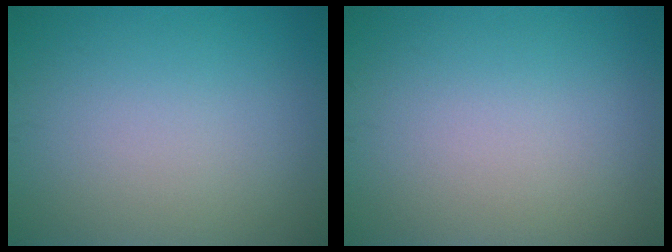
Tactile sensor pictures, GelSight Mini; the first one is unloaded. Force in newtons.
{"total": 0.0}